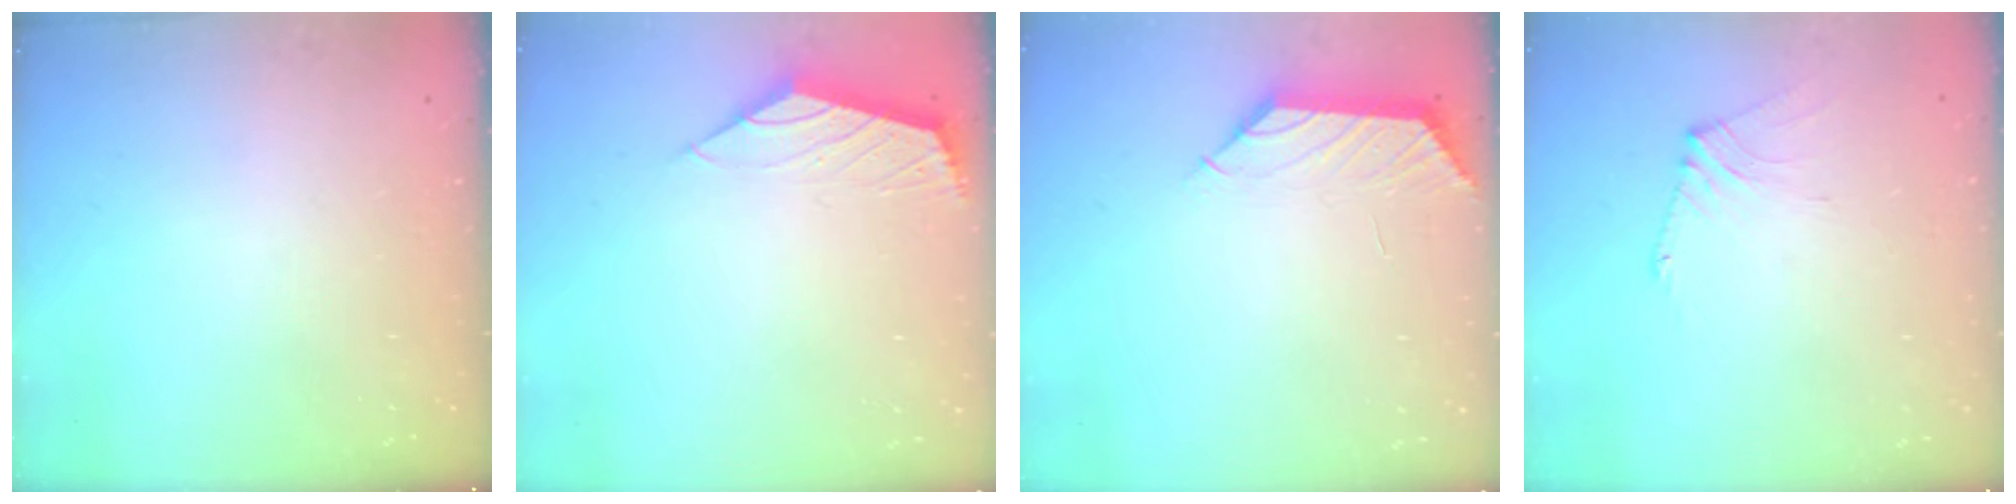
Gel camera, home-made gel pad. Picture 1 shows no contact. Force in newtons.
{"total": 2.1, "press": 2.0, "slide": 0.7}
{"total": 2.9, "press": 2.9, "slide": 0.5}
{"total": 2.2, "press": 2.1, "slide": 0.4}